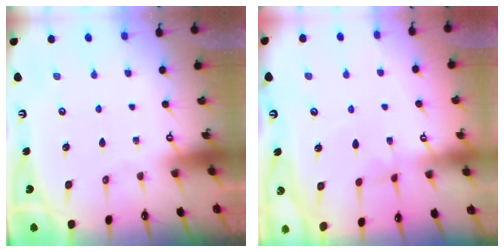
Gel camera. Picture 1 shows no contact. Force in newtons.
{"total": 2.5, "press": 2.4, "slide": 0.5}